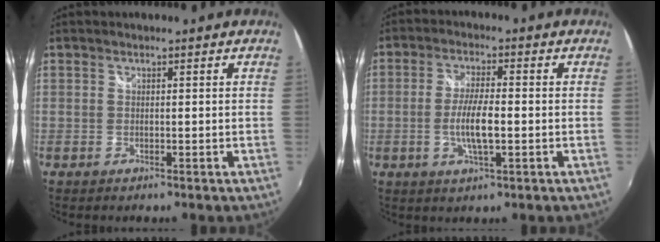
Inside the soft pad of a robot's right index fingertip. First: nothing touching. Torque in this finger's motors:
{"motor_torque": [0.74, -0.47, 0.59, 0.12]}